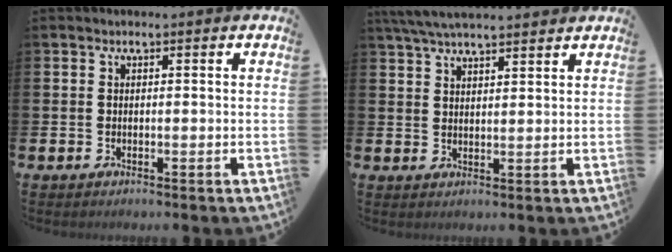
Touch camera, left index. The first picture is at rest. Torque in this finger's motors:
{"motor_torque": [1.08, -1.06, 0.64, 0.21]}